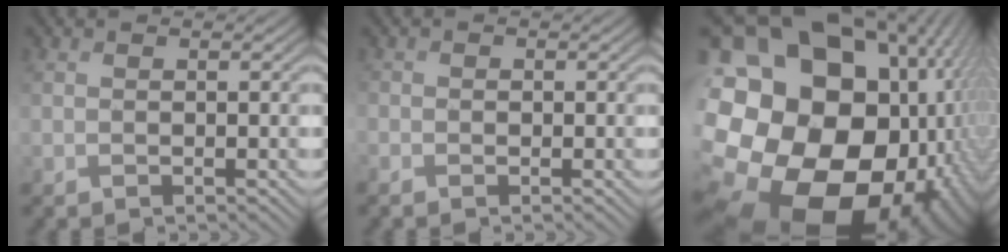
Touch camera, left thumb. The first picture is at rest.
{"total": 1.1, "force": [-0.7, -0.1, -0.9], "torque": [0.018, 0.002, -0.013]}
{"total": 25.1, "force": [-6.8, 20.9, 12.2], "torque": [-0.223, -0.056, -0.124]}